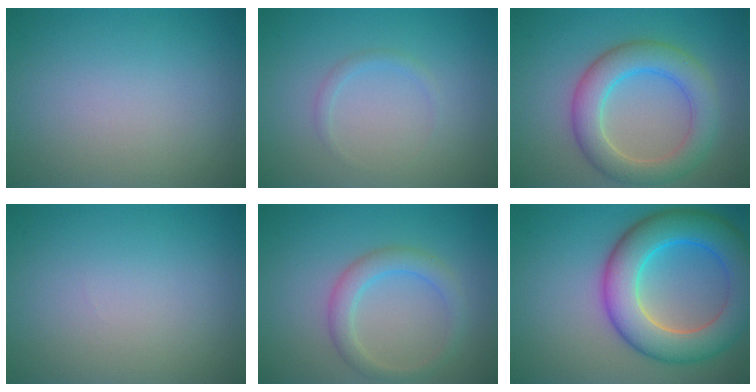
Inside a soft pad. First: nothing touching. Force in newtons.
{"total": 0.8, "press": 0.8, "slide": 0.0}
{"total": 5.7, "press": 5.7, "slide": 0.2}
{"total": 0.0}
{"total": 2.8, "press": 2.8, "slide": 0.1}
{"total": 9.2, "press": 9.2, "slide": 0.4}